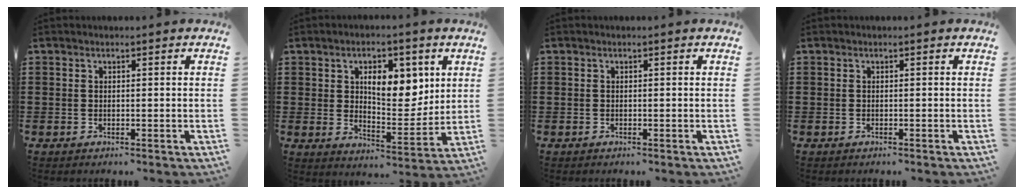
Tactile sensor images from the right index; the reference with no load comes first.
{"total": 8.2, "force": [3.4, 4.6, 5.9], "torque": [-0.092, -0.004, 0.052]}
{"total": 0.0}
{"total": 0.0}